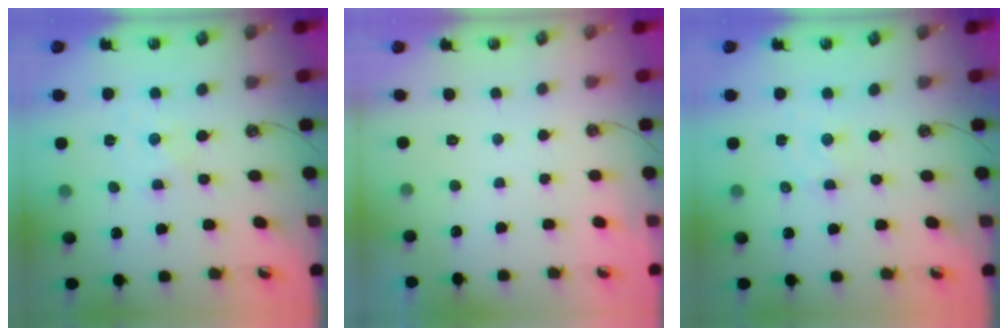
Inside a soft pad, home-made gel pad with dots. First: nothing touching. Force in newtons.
{"total": 0.0}
{"total": 1.9, "press": 1.9, "slide": 0.3}